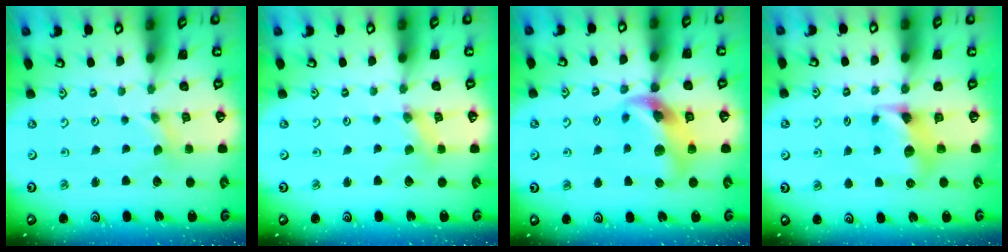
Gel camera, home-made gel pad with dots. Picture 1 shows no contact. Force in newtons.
{"total": 1.6, "press": 1.6, "slide": 0.3}
{"total": 11.8, "press": 11.7, "slide": 1.6}
{"total": 6.8, "press": 6.8, "slide": 0.5}